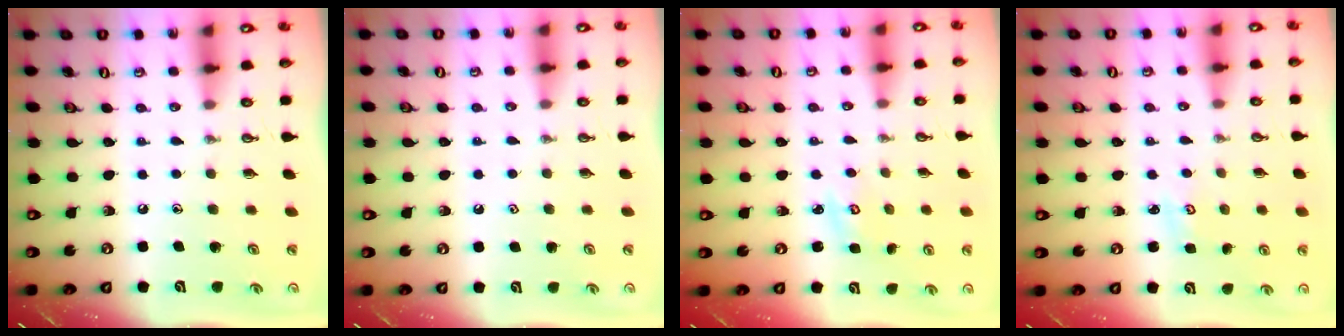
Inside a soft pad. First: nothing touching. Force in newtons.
{"total": 0.8, "press": 0.2, "slide": 0.7}
{"total": 2.9, "press": 2.9, "slide": 0.3}
{"total": 2.0, "press": 2.0, "slide": 0.4}